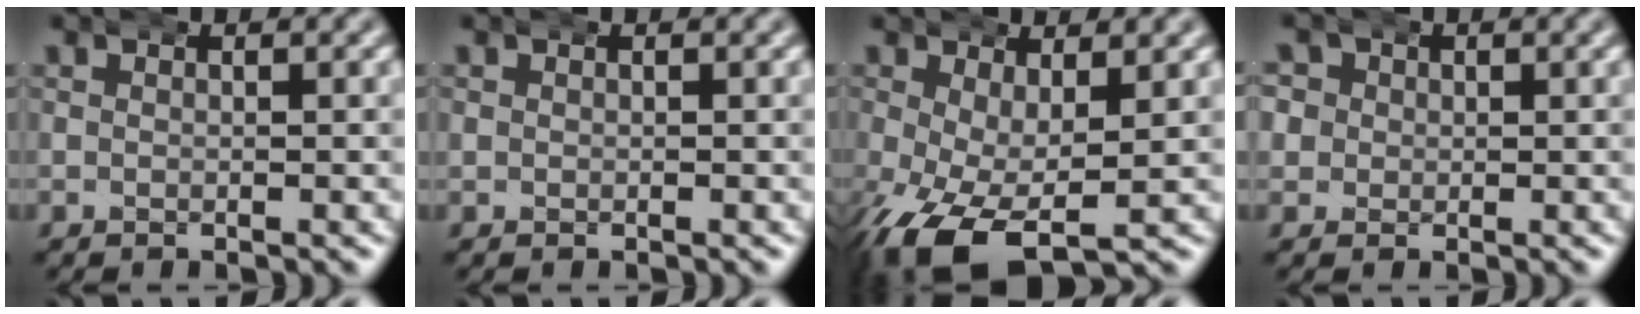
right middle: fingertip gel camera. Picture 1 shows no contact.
{"total": 0.0}
{"total": 7.5, "force": [-4.0, 3.9, 5.0], "torque": [-0.132, -0.051, -0.040]}
{"total": 3.4, "force": [0.4, 3.2, 1.1], "torque": [-0.040, -0.006, 0.005]}